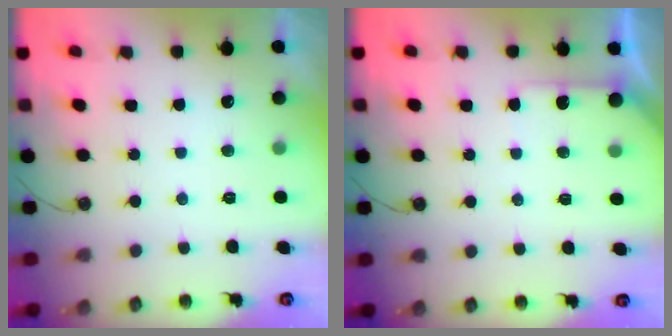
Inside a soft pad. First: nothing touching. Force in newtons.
{"total": 4.0, "press": 3.9, "slide": 0.5}